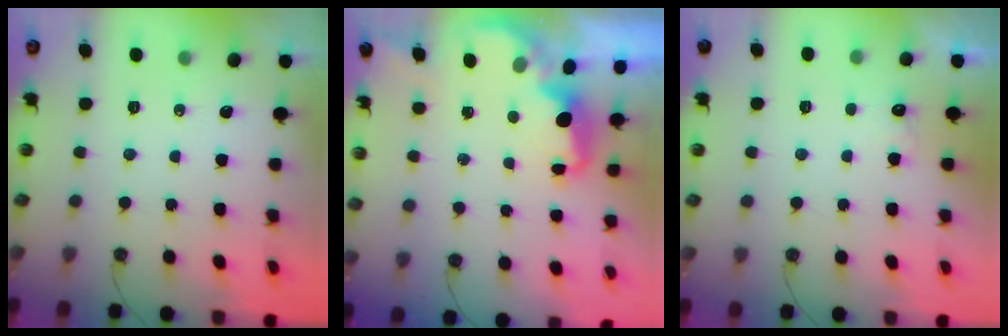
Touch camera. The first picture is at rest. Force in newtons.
{"total": 2.0, "press": 1.9, "slide": 0.6}
{"total": 4.3, "press": 4.1, "slide": 1.1}